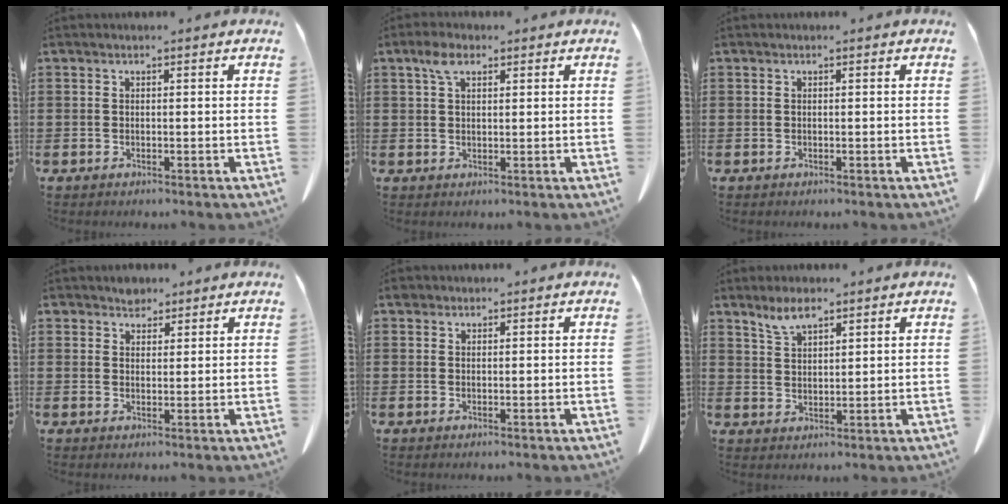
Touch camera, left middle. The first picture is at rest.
{"total": 3.4, "force": [1.8, 1.4, 2.5], "torque": [-0.055, 0.006, 0.033]}
{"total": 0.0}
{"total": 2.7, "force": [2.4, 1.2, 0.2], "torque": [-0.012, 0.005, 0.047]}
{"total": 1.0, "force": [0.8, 0.6, 0.3], "torque": [-0.009, 0.001, 0.017]}
{"total": 4.1, "force": [3.1, 1.2, 2.3], "torque": [-0.053, -0.001, 0.057]}